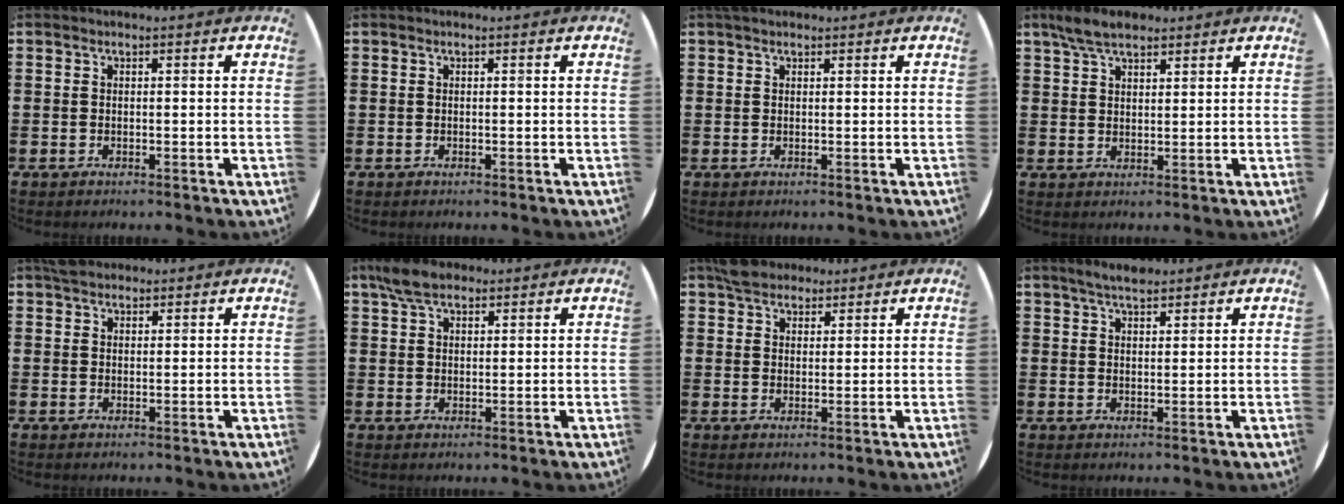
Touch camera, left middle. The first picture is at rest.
{"total": 0.0}
{"total": 0.8, "force": [0.7, 0.4, 0.1], "torque": [0.003, -0.001, 0.011]}
{"total": 4.7, "force": [3.8, 1.8, 2.2], "torque": [-0.043, -0.003, 0.070]}
{"total": 2.2, "force": [2.0, 0.9, 0.4], "torque": [-0.003, 0.004, 0.037]}
{"total": 4.6, "force": [3.5, 2.1, 2.0], "torque": [-0.040, 0.003, 0.065]}
{"total": 3.7, "force": [3.2, 1.7, 0.5], "torque": [-0.004, -0.001, 0.060]}
{"total": 3.2, "force": [2.9, 0.8, 1.3], "torque": [-0.022, -0.003, 0.050]}